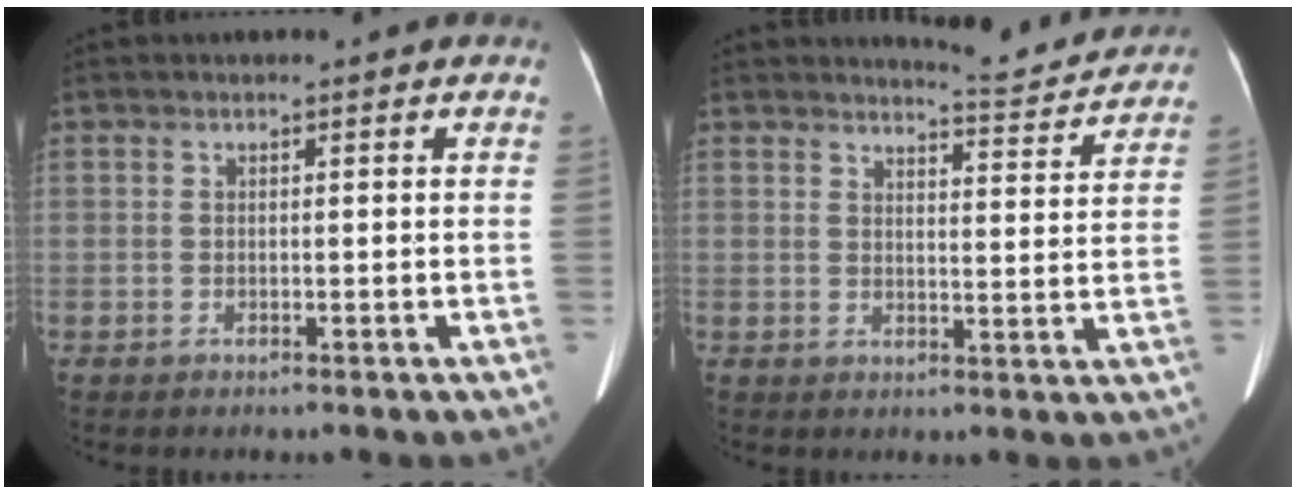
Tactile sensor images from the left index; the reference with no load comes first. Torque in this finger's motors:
{"motor_torque": [0.73, -1.41, 0.03, 0.02]}